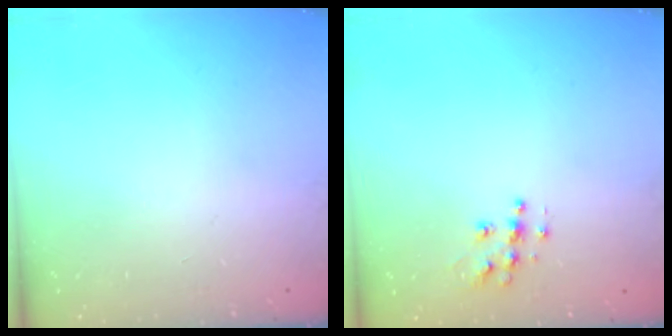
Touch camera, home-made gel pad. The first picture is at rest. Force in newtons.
{"total": 8.0, "press": 8.0, "slide": 0.4}